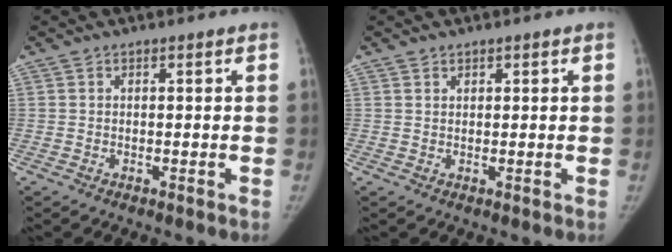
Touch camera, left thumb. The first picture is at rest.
{"total": 0.8, "force": [0.6, 0.5, 0.1], "torque": [0.010, -0.003, 0.006]}